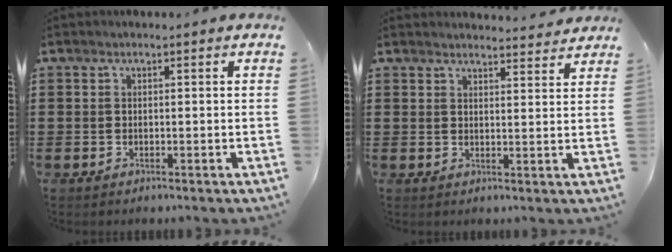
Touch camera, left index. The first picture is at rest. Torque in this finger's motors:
{"motor_torque": [1.05, -1.09, 0.18, 0.01]}